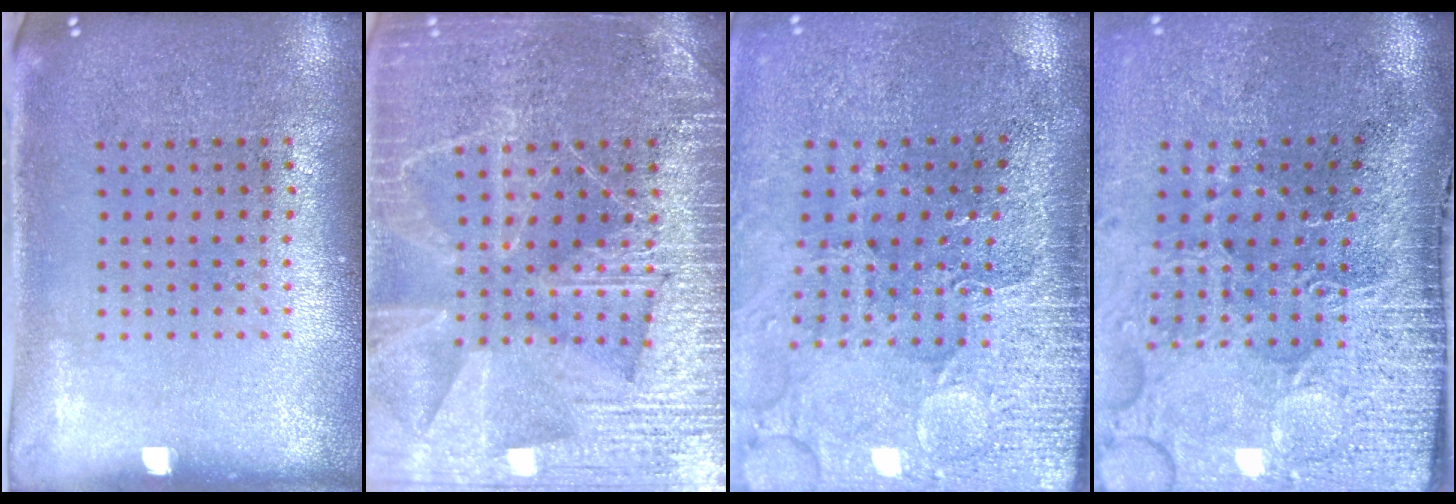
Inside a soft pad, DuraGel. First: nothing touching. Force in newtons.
{"total": 6.5, "press": 6.5, "slide": 0.8}
{"total": 3.5, "press": 3.4, "slide": 1.1}
{"total": 5.2, "press": 4.1, "slide": 3.2}